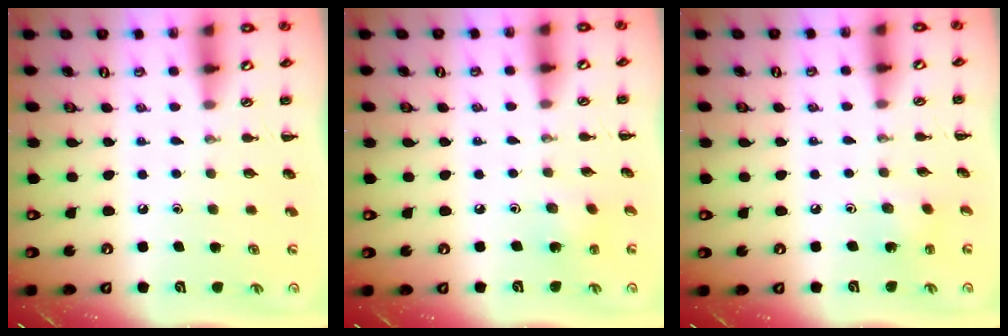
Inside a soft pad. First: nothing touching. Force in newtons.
{"total": 1.8, "press": 1.6, "slide": 0.7}
{"total": 2.1, "press": 2.0, "slide": 0.8}